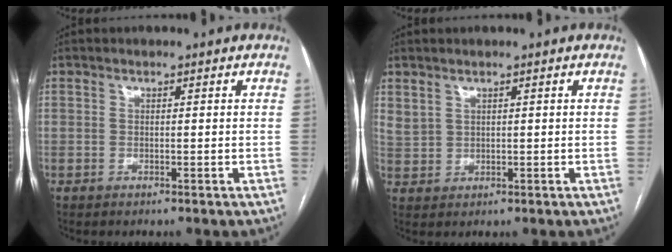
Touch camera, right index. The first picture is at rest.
{"total": 2.5, "force": [1.9, 1.5, 0.8], "torque": [-0.020, 0.003, 0.046]}